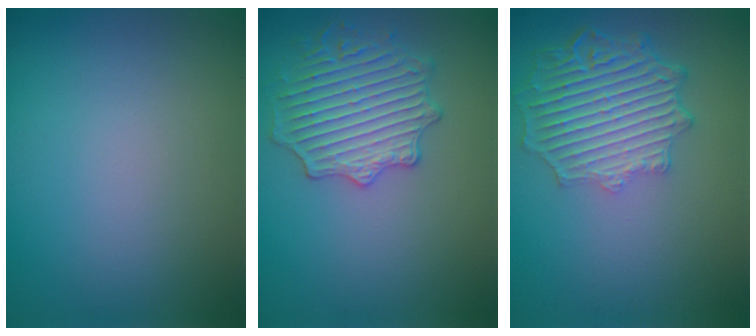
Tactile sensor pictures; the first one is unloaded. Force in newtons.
{"total": 3.9, "press": 3.9, "slide": 0.1}
{"total": 6.5, "press": 5.0, "slide": 4.1}